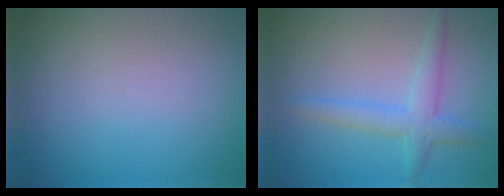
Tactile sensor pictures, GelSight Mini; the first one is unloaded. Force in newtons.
{"total": 2.9, "press": 2.9, "slide": 0.1}